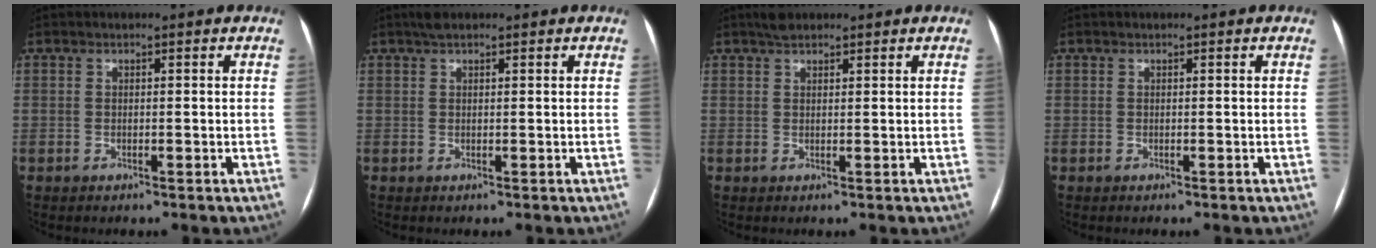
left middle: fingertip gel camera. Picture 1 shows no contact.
{"total": 1.9, "force": [1.3, 0.6, 1.2], "torque": [-0.024, 0.018, 0.022]}
{"total": 2.3, "force": [1.9, 0.9, 1.0], "torque": [-0.018, 0.013, 0.031]}
{"total": 0.0}